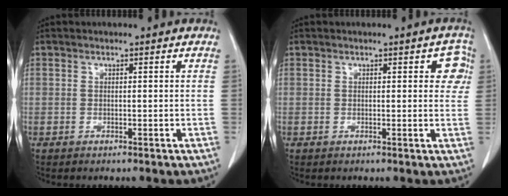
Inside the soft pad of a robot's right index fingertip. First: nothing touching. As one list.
[{"total": 3.6, "force": [1.2, 1.8, 2.9], "torque": [-0.016, 0.008, 0.007]}]